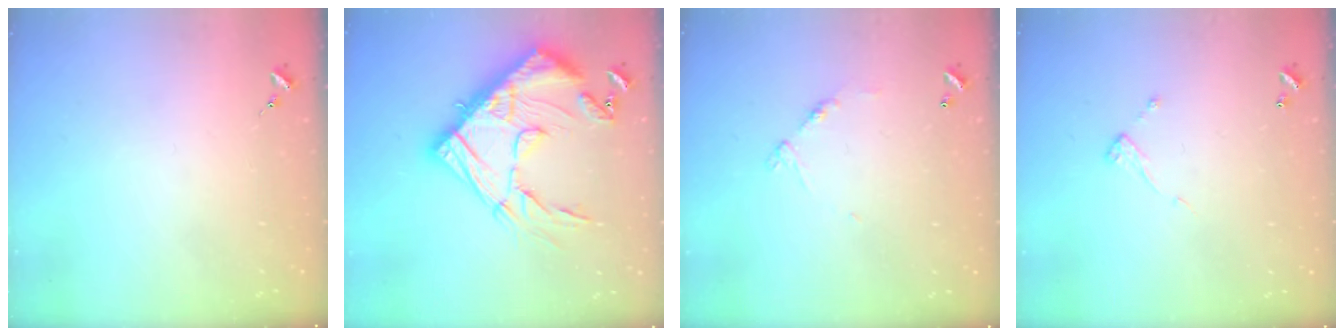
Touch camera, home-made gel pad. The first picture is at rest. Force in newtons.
{"total": 30.1, "press": 30.0, "slide": 2.9}
{"total": 6.7, "press": 6.6, "slide": 0.5}
{"total": 5.3, "press": 5.3, "slide": 0.4}